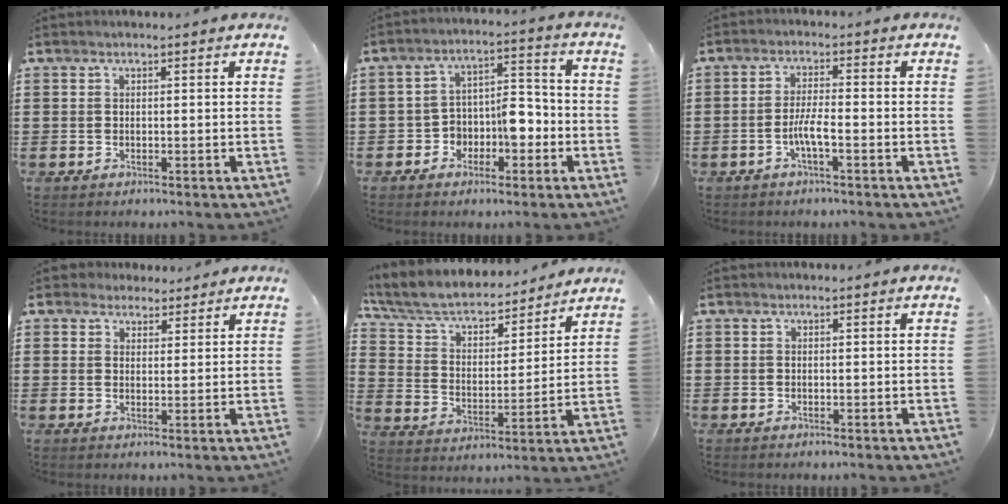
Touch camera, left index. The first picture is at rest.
{"total": 6.0, "force": [-2.9, 3.9, 3.5], "torque": [-0.064, 0.018, -0.054]}
{"total": 3.8, "force": [-1.5, 0.5, 3.5], "torque": [-0.074, -0.003, -0.032]}
{"total": 3.3, "force": [2.8, 1.7, 0.1], "torque": [-0.006, 0.001, 0.052]}
{"total": 5.9, "force": [5.1, 1.8, 2.4], "torque": [-0.071, -0.034, 0.083]}
{"total": 0.0}